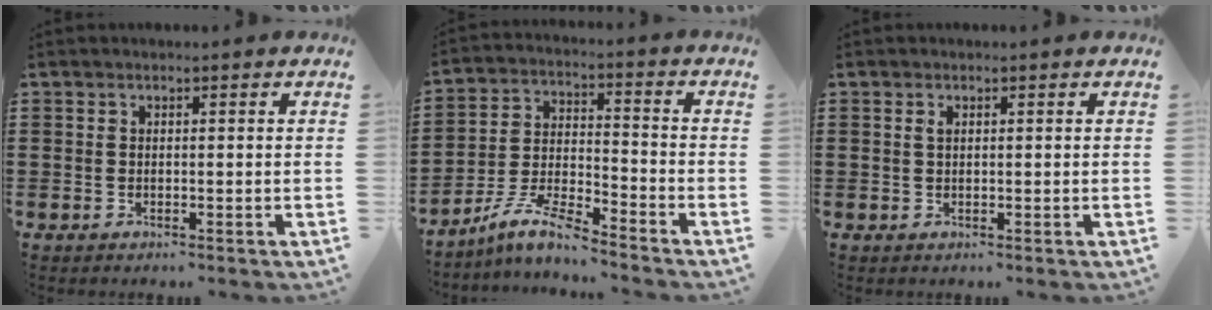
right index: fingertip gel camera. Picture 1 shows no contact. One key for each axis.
{"total": 7.5, "fx": -6.6, "fy": 0.5, "fz": 3.5, "tx": -0.089, "ty": -0.005, "tz": -0.135}
{"total": 0.9, "fx": 0.3, "fy": 0.4, "fz": 0.7, "tx": -0.016, "ty": 0.002, "tz": 0.006}